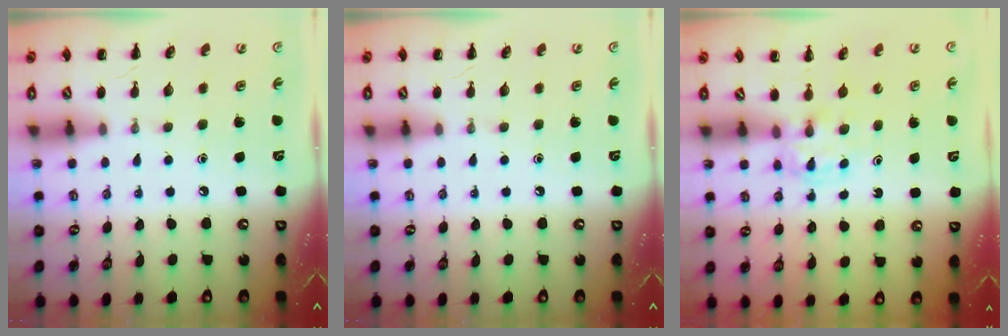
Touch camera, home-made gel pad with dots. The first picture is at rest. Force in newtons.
{"total": 0.0}
{"total": 2.6, "press": 2.4, "slide": 1.1}